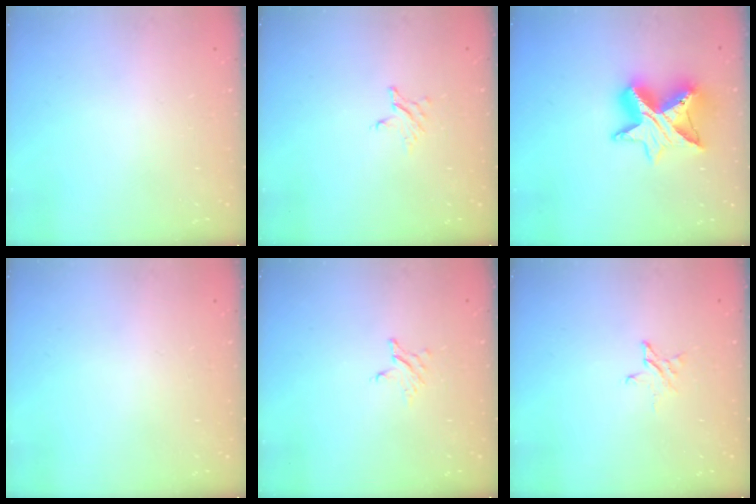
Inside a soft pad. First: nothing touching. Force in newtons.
{"total": 2.7, "press": 2.7, "slide": 0.3}
{"total": 12.6, "press": 12.5, "slide": 0.9}
{"total": 0.0}
{"total": 2.7, "press": 2.7, "slide": 0.3}
{"total": 4.0, "press": 3.9, "slide": 0.3}